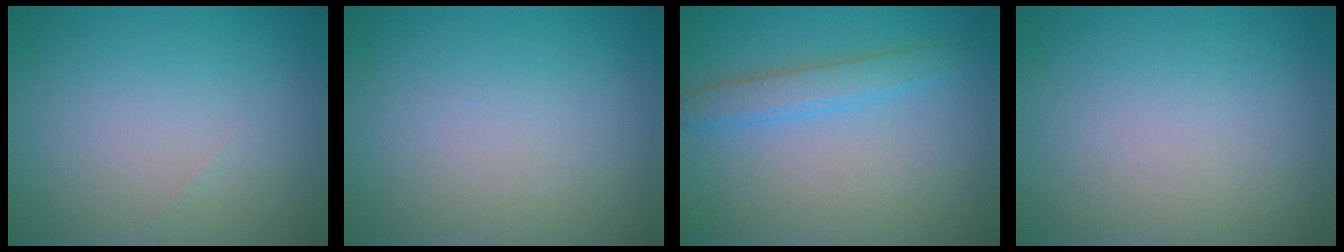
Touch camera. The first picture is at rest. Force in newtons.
{"total": 0.0}
{"total": 2.5, "press": 2.5, "slide": 0.1}
{"total": 0.0}